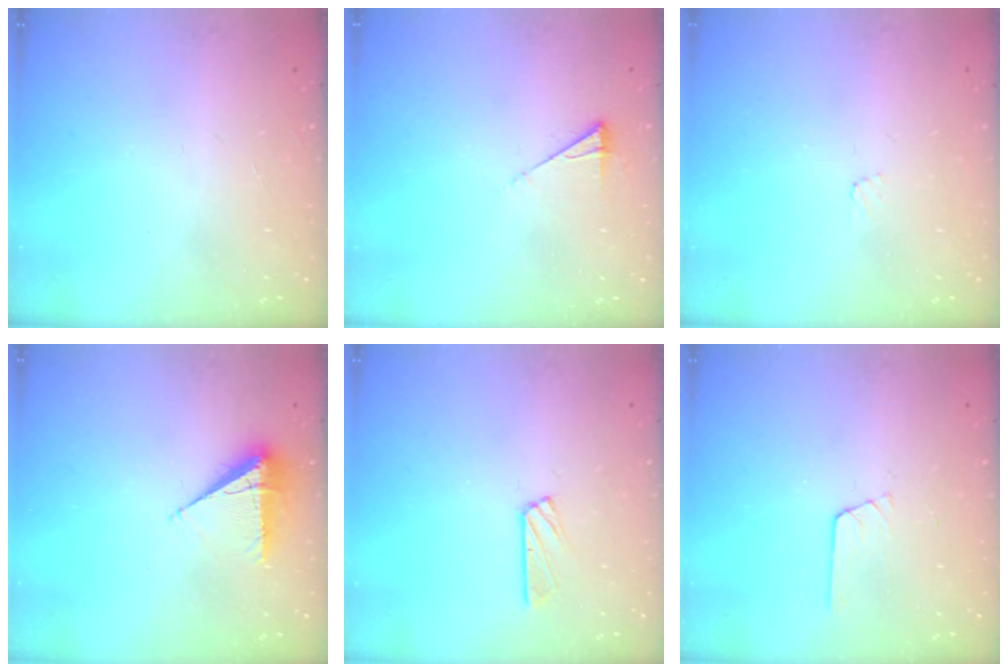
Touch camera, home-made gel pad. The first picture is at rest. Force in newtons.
{"total": 5.7, "press": 5.7, "slide": 0.7}
{"total": 3.5, "press": 3.5, "slide": 0.4}
{"total": 8.1, "press": 8.0, "slide": 1.2}
{"total": 6.1, "press": 6.1, "slide": 0.3}
{"total": 4.9, "press": 4.9, "slide": 0.4}